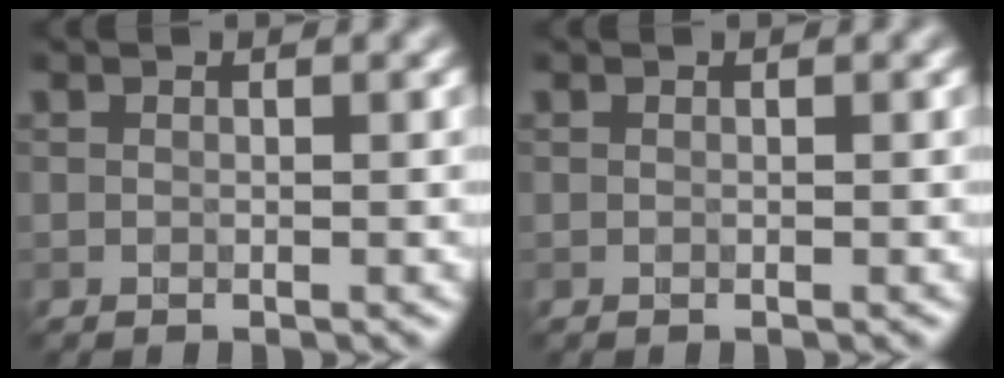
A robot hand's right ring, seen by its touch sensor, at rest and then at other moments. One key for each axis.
{"total": 0.0}